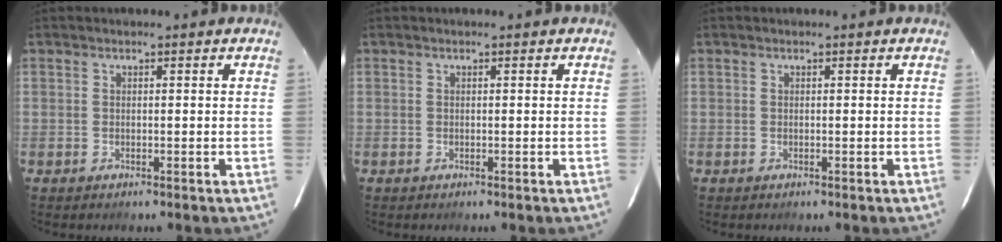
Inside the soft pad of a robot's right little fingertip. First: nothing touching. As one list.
[{"total": 0.0}, {"total": 0.0}]